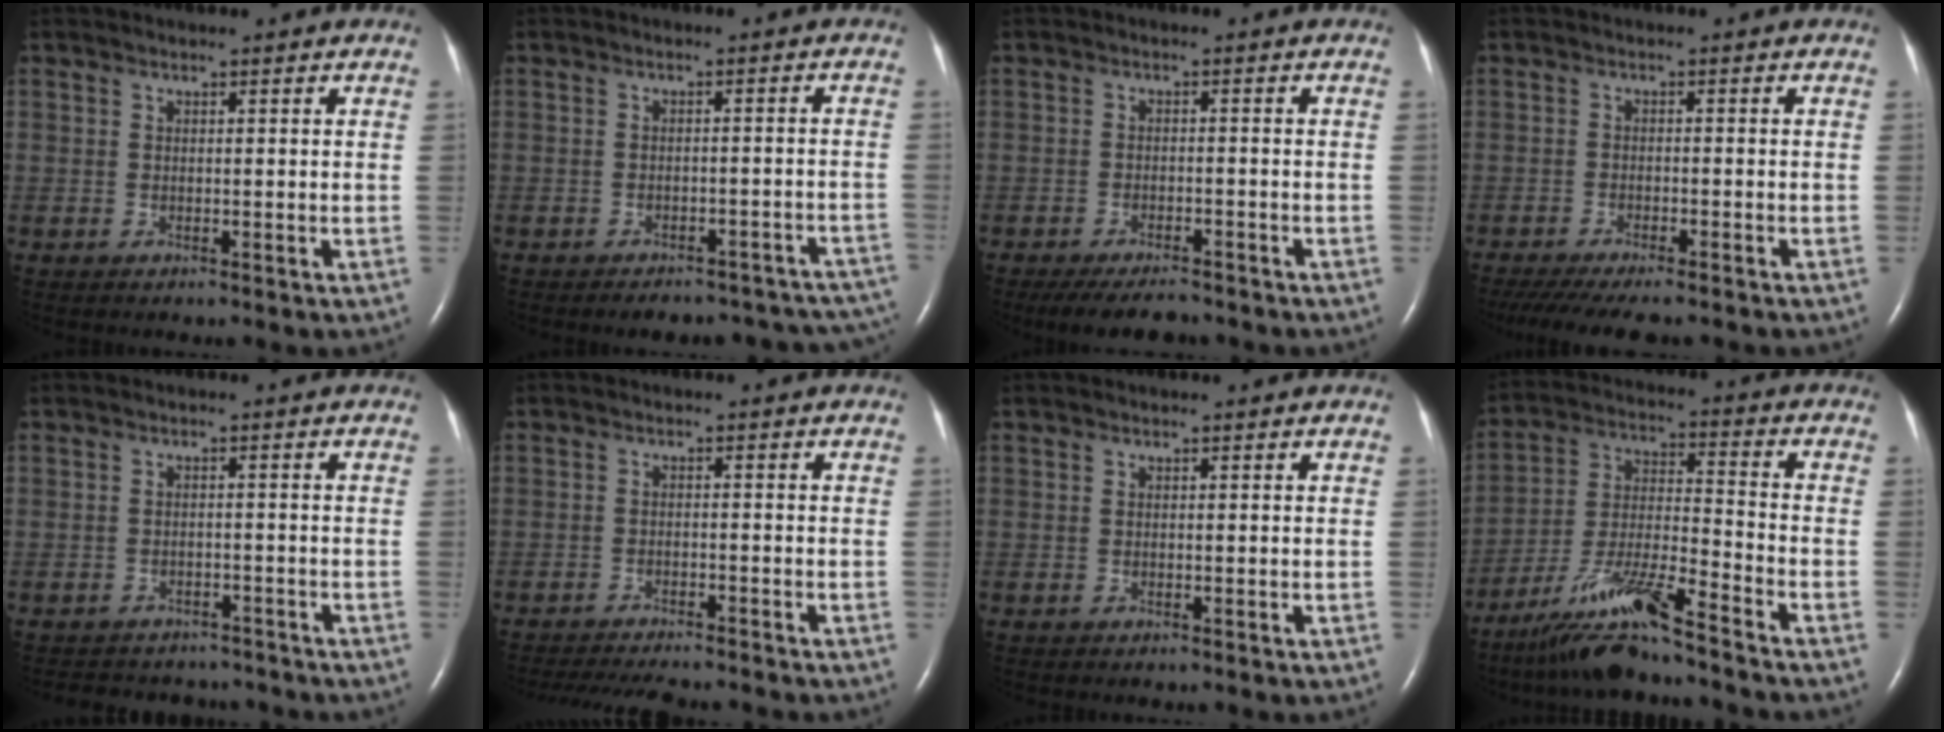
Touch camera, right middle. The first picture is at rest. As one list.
[{"total": 15.6, "force": [-13.8, 5.4, 4.8], "torque": [-0.039, 0.022, -0.145]}, {"total": 7.0, "force": [-6.2, 1.6, 2.8], "torque": [-0.042, -0.014, -0.095]}, {"total": 12.3, "force": [-10.5, 2.2, 6.1], "torque": [-0.103, -0.024, -0.150]}, {"total": 8.6, "force": [-7.9, 3.2, 1.2], "torque": [-0.023, 0.010, -0.093]}, {"total": 11.2, "force": [-10.2, 1.6, 4.5], "torque": [-0.065, -0.016, -0.140]}, {"total": 0.0}, {"total": 12.7, "force": [-9.9, 0.4, 7.8], "torque": [-0.155, -0.020, -0.182]}]